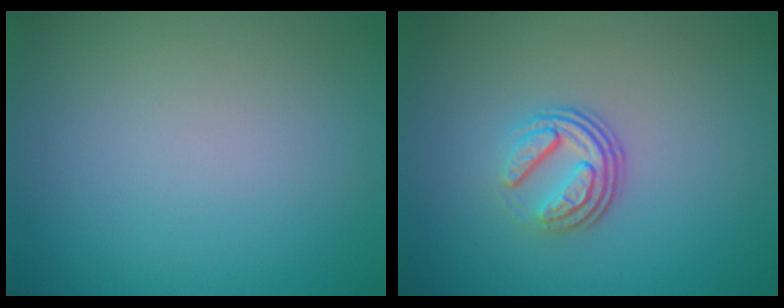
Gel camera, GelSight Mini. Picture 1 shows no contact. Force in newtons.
{"total": 3.8, "press": 2.5, "slide": 2.8}